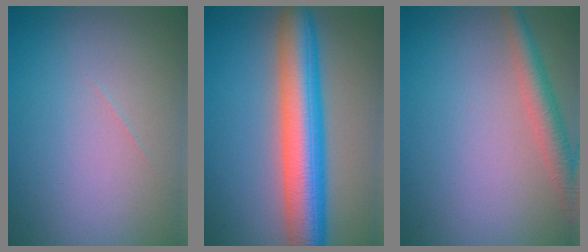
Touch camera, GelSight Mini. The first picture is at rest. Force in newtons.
{"total": 9.2, "press": 9.2, "slide": 0.3}
{"total": 3.5, "press": 3.5, "slide": 0.1}